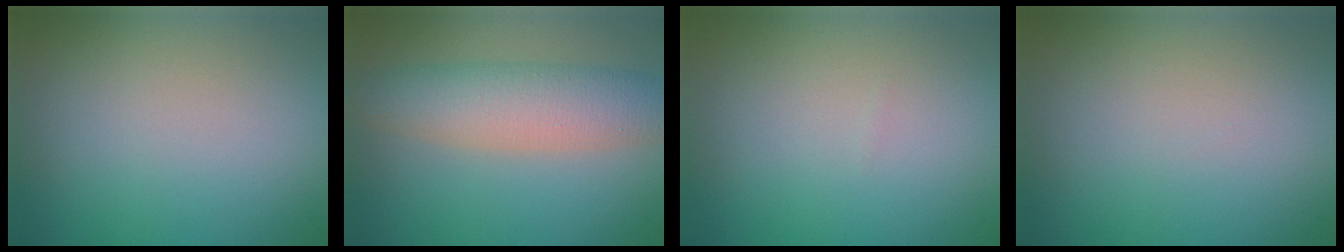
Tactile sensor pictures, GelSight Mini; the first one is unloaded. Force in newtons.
{"total": 5.8, "press": 5.8, "slide": 0.2}
{"total": 0.0}
{"total": 0.0}